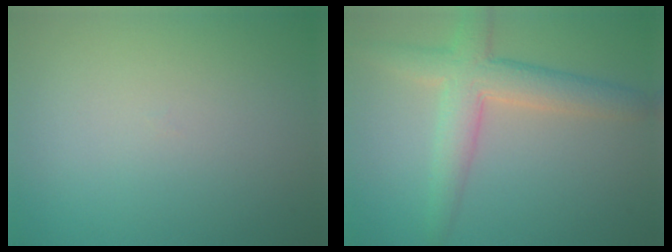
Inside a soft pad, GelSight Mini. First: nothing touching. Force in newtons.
{"total": 4.9, "press": 4.9, "slide": 0.3}